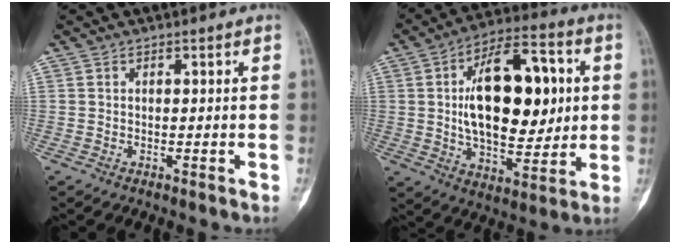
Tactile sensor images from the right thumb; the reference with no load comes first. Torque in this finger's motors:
{"motor_torque": [1.98, 2.46, 1.25, -0.32, 0.47]}